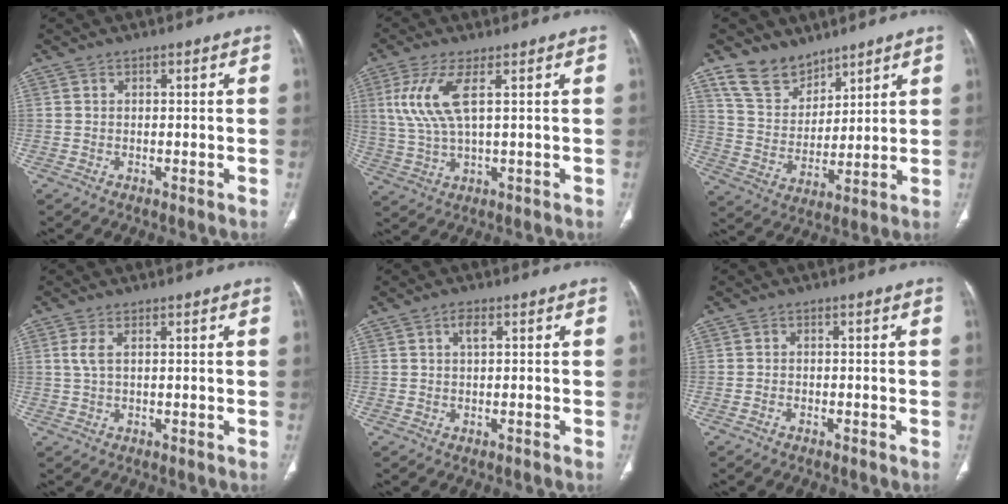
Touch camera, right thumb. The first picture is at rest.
{"total": 9.2, "force": [2.8, 2.6, 8.4], "torque": [-0.215, -0.009, 0.065]}
{"total": 10.1, "force": [7.7, 5.9, 2.6], "torque": [-0.025, -0.051, 0.164]}
{"total": 2.4, "force": [0.7, 0.8, 2.2], "torque": [-0.064, 0.005, 0.023]}
{"total": 1.7, "force": [0.3, 0.6, 1.6], "torque": [-0.031, 0.003, 0.005]}
{"total": 0.8, "force": [-0.7, 0.4, 0.2], "torque": [-0.009, 0.007, -0.012]}